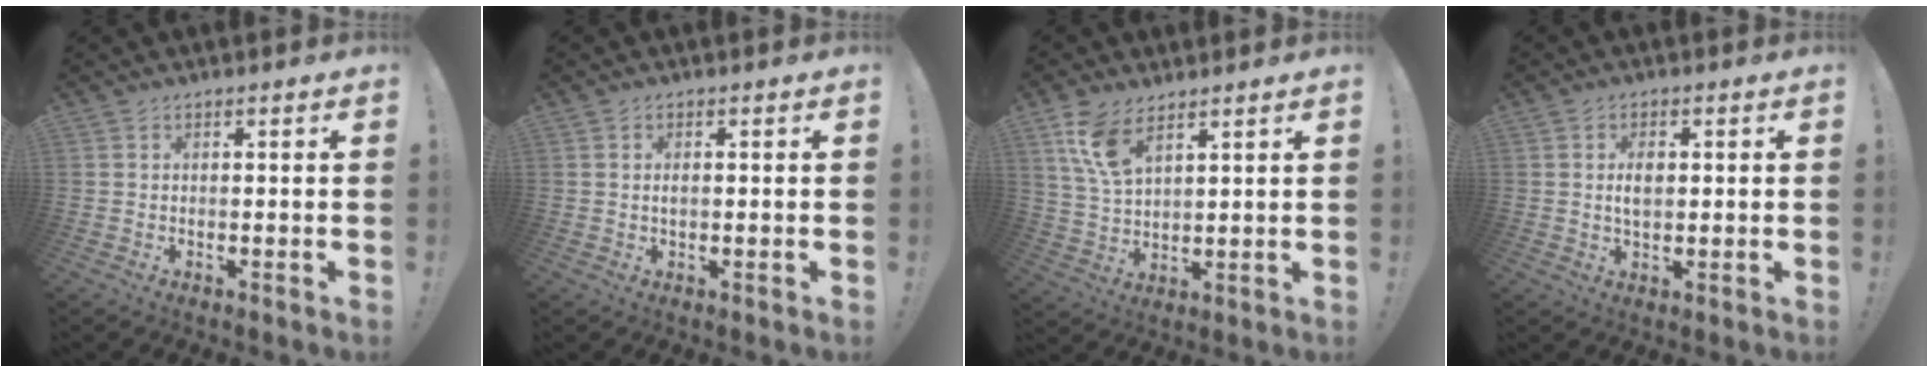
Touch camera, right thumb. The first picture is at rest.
{"total": 1.0, "force": [0.0, 0.6, 0.8], "torque": [-0.012, 0.001, -0.001]}
{"total": 9.5, "force": [6.0, 3.9, 6.2], "torque": [-0.125, -0.024, 0.113]}
{"total": 4.2, "force": [0.6, 2.4, 3.4], "torque": [-0.048, -0.001, 0.005]}